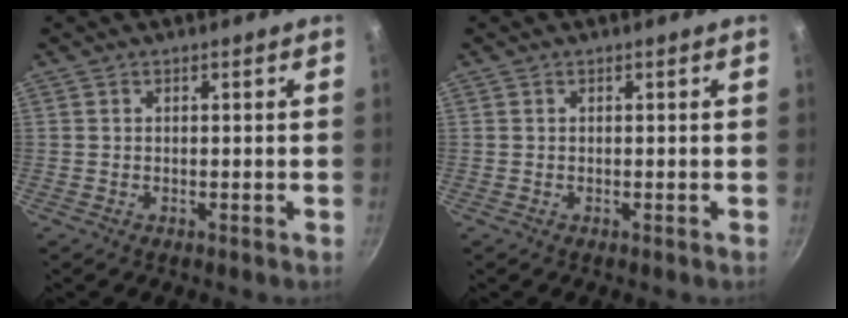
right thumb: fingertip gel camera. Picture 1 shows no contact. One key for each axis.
{"total": 0.0}